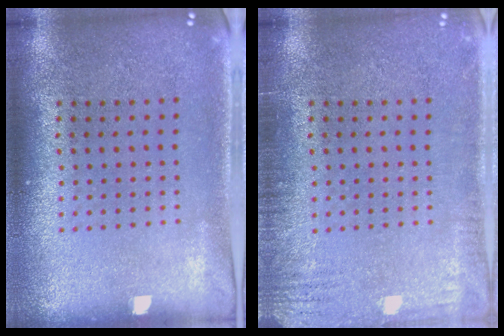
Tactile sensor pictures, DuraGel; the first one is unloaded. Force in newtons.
{"total": 2.3, "press": 2.2, "slide": 0.4}